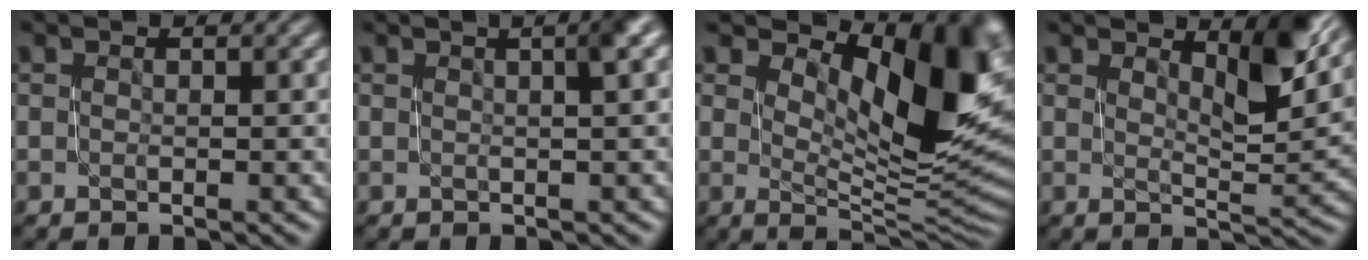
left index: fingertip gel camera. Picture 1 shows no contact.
{"total": 3.4, "force": [0.9, 0.9, 3.2], "torque": [-0.024, 0.014, 0.004]}
{"total": 11.2, "force": [3.4, 5.2, 9.3], "torque": [-0.114, -0.010, 0.066]}
{"total": 5.4, "force": [3.1, 1.3, 4.2], "torque": [-0.054, -0.005, 0.053]}